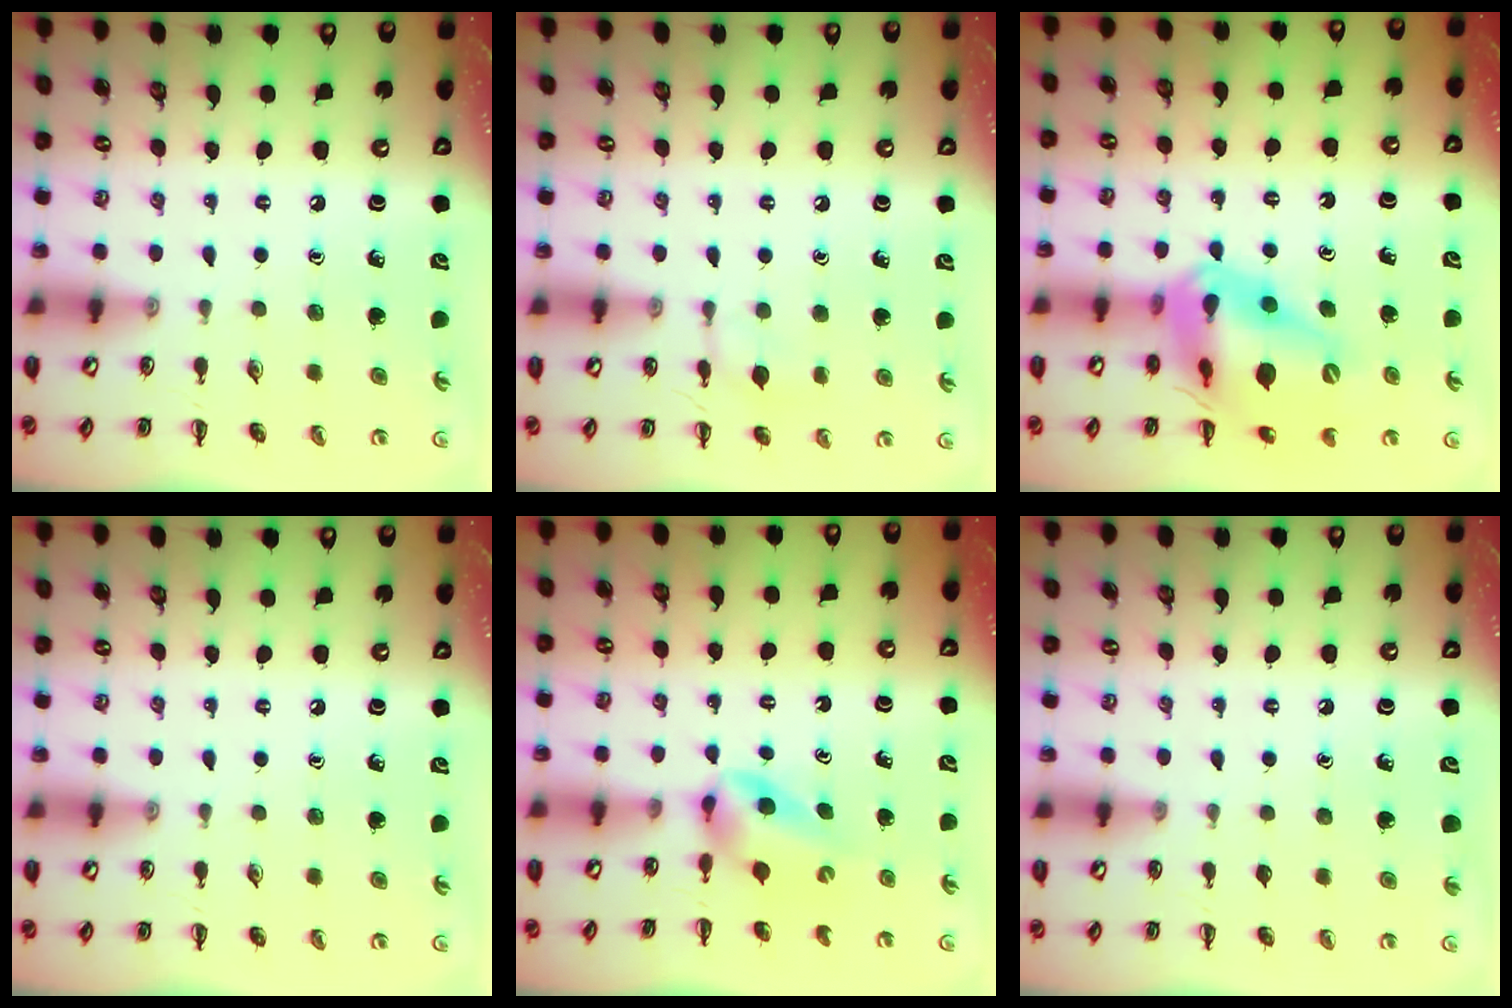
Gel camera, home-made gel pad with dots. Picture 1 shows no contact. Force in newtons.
{"total": 7.0, "press": 6.9, "slide": 1.5}
{"total": 19.2, "press": 18.8, "slide": 3.9}
{"total": 0.0}
{"total": 3.1, "press": 3.0, "slide": 1.0}
{"total": 0.0}